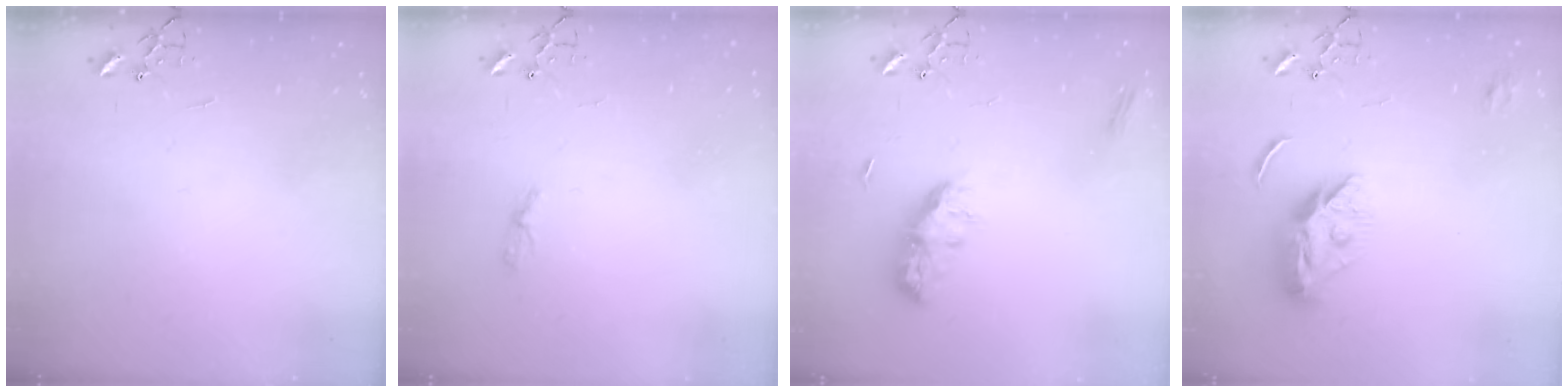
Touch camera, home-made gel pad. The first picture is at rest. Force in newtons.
{"total": 4.4, "press": 4.4, "slide": 0.6}
{"total": 9.0, "press": 9.0, "slide": 0.1}
{"total": 11.3, "press": 11.3, "slide": 0.7}